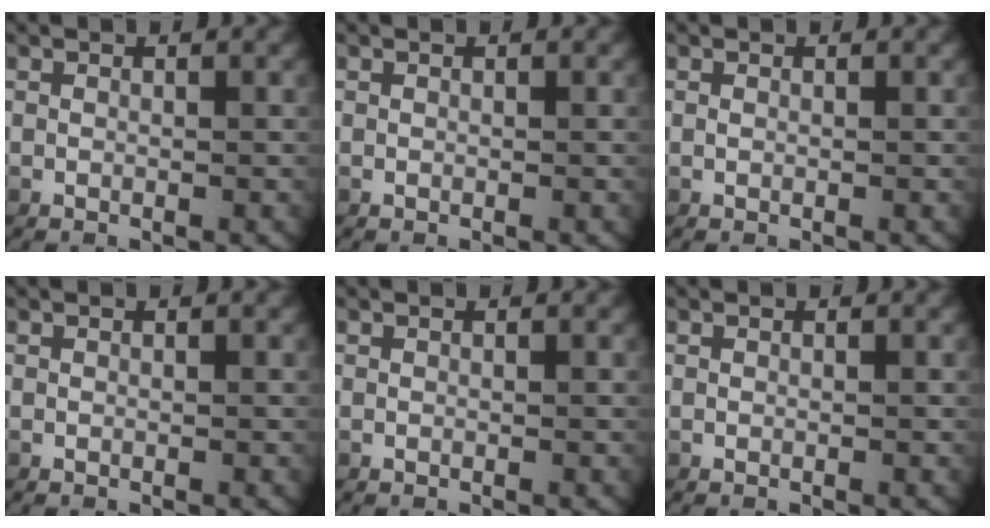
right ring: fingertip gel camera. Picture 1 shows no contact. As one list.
[{"total": 0.0}, {"total": 0.0}, {"total": 0.0}, {"total": 0.0}, {"total": 0.7, "force": [0.0, -0.6, -0.4], "torque": [0.001, -0.009, 0.008]}]